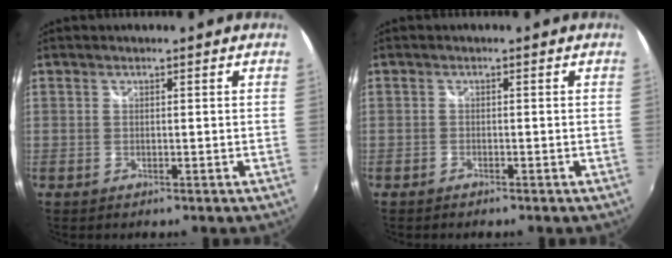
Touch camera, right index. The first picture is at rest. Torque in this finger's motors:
{"motor_torque": [0.19, -0.17, 0.03, -0.03]}